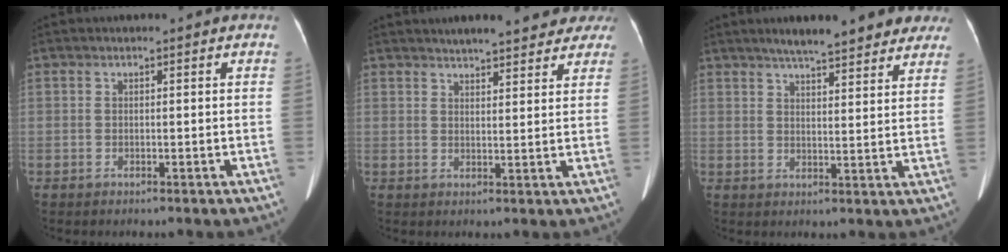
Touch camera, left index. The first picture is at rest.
{"total": 13.3, "force": [11.4, 3.5, 5.8], "torque": [-0.058, 0.020, 0.135]}
{"total": 14.0, "force": [11.6, 2.7, 7.5], "torque": [-0.095, 0.018, 0.146]}